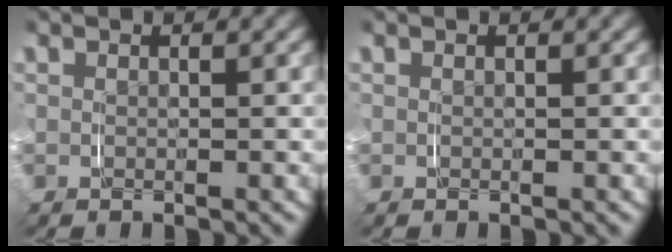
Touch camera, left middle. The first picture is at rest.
{"total": 0.0}